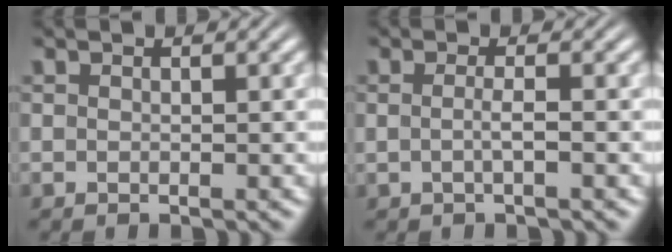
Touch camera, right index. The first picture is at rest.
{"total": 1.3, "force": [-0.5, 0.0, 1.2], "torque": [-0.028, -0.007, -0.006]}